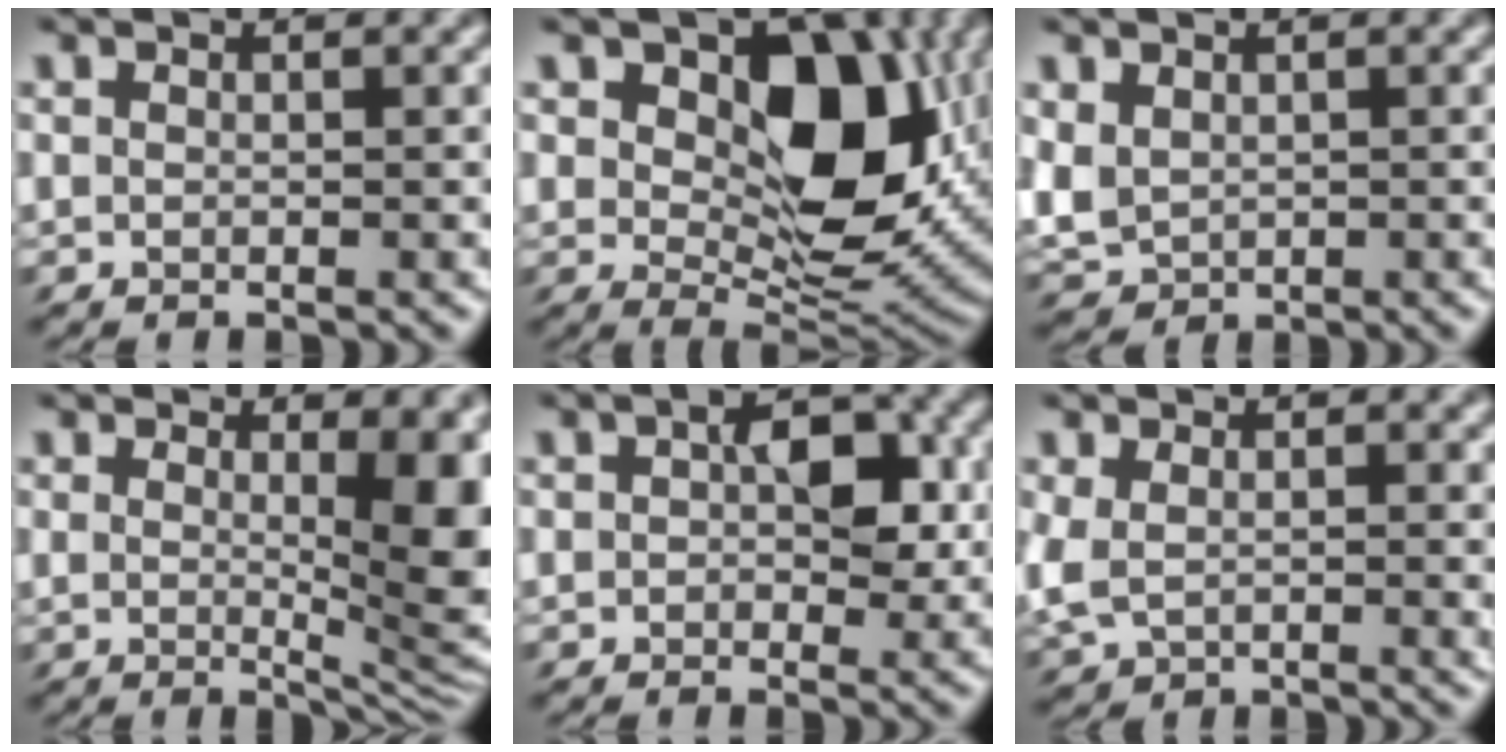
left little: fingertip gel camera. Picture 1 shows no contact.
{"total": 12.3, "force": [1.9, 7.7, 9.4], "torque": [-0.131, -0.015, 0.034]}
{"total": 3.0, "force": [-0.7, 1.9, 2.2], "torque": [-0.049, -0.001, -0.018]}
{"total": 8.9, "force": [1.8, 3.6, 8.0], "torque": [-0.119, -0.026, 0.046]}
{"total": 5.7, "force": [0.5, 3.5, 4.5], "torque": [-0.074, 0.004, 0.005]}
{"total": 4.2, "force": [-0.2, 2.2, 3.5], "torque": [-0.085, -0.015, -0.002]}